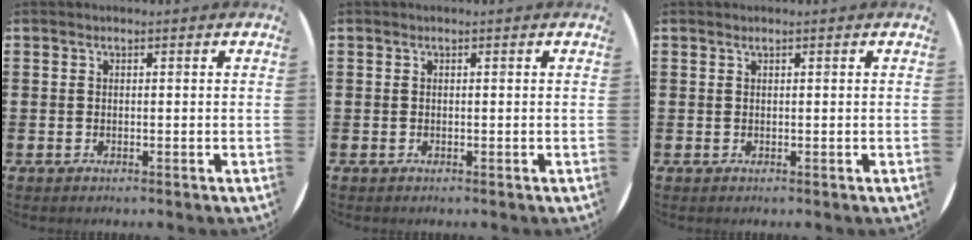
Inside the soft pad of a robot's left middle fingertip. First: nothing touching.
{"total": 0.0}
{"total": 0.0}